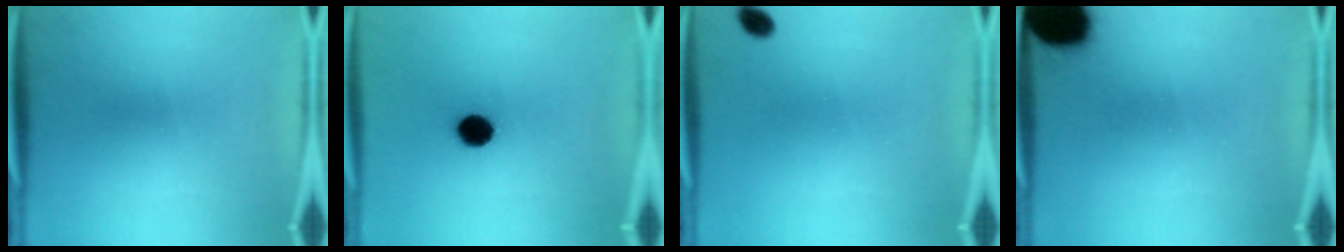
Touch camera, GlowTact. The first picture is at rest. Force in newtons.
{"total": 5.9}
{"total": 2.1}
{"total": 18.9}